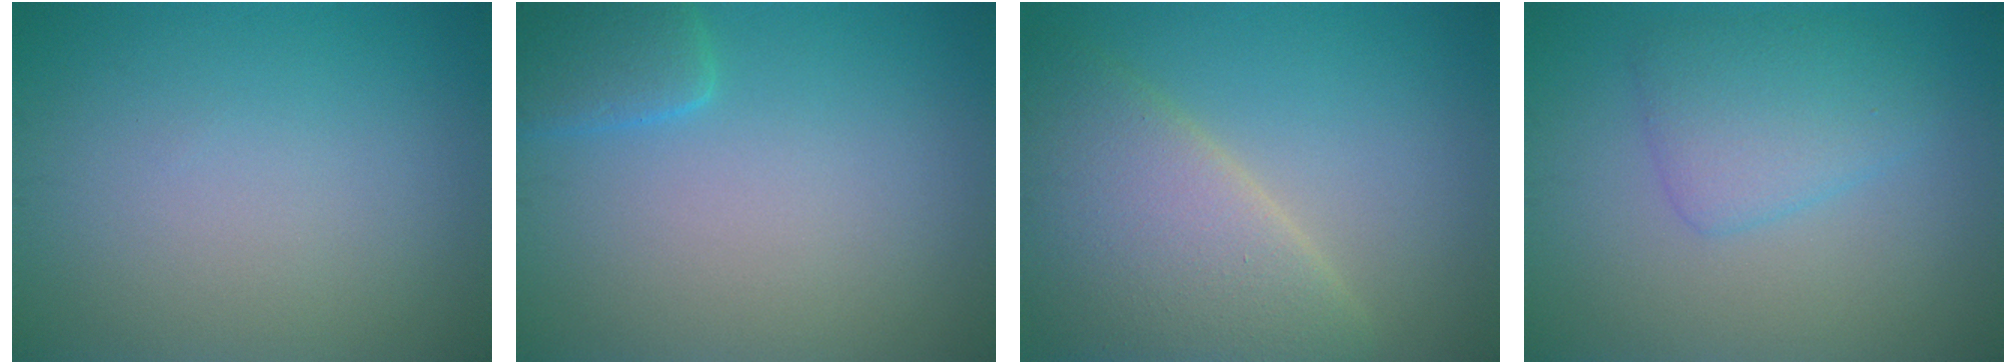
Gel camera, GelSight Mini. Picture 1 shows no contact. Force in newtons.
{"total": 2.6, "press": 2.6, "slide": 0.3}
{"total": 7.4, "press": 7.3, "slide": 0.5}
{"total": 3.3, "press": 3.3, "slide": 0.1}